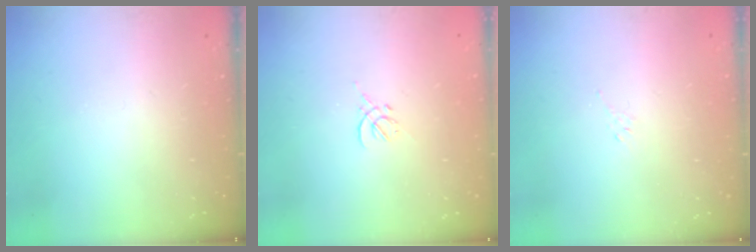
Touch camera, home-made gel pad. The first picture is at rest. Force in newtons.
{"total": 0.0}
{"total": 4.3, "press": 4.2, "slide": 0.9}